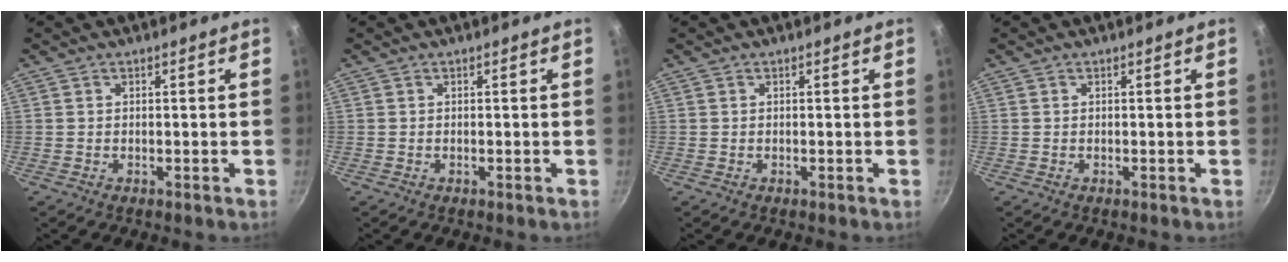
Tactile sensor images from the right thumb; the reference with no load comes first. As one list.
[{"total": 0.0}, {"total": 0.0}, {"total": 0.0}]